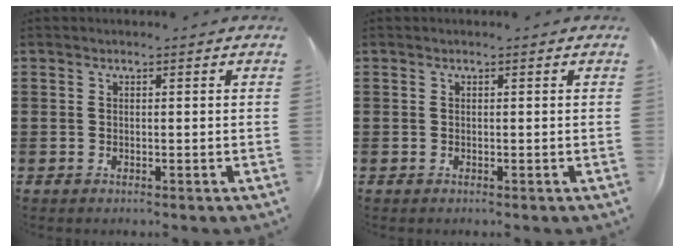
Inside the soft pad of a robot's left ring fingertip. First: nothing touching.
{"total": 0.0}